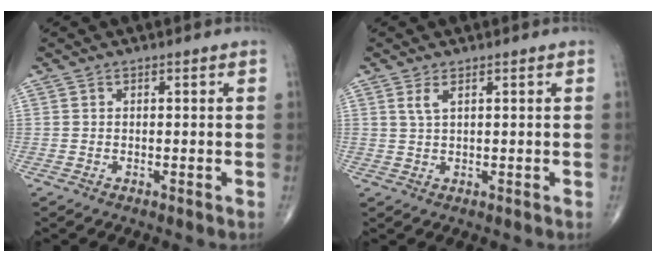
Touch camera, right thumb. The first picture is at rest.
{"total": 2.1, "force": [1.1, 0.7, 1.7], "torque": [-0.039, 0.000, 0.029]}